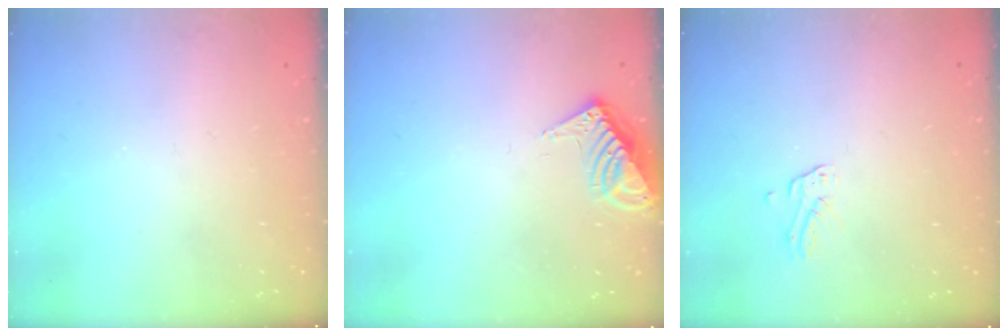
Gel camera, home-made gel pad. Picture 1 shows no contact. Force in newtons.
{"total": 9.4, "press": 9.4, "slide": 0.8}
{"total": 2.0, "press": 2.0, "slide": 0.1}